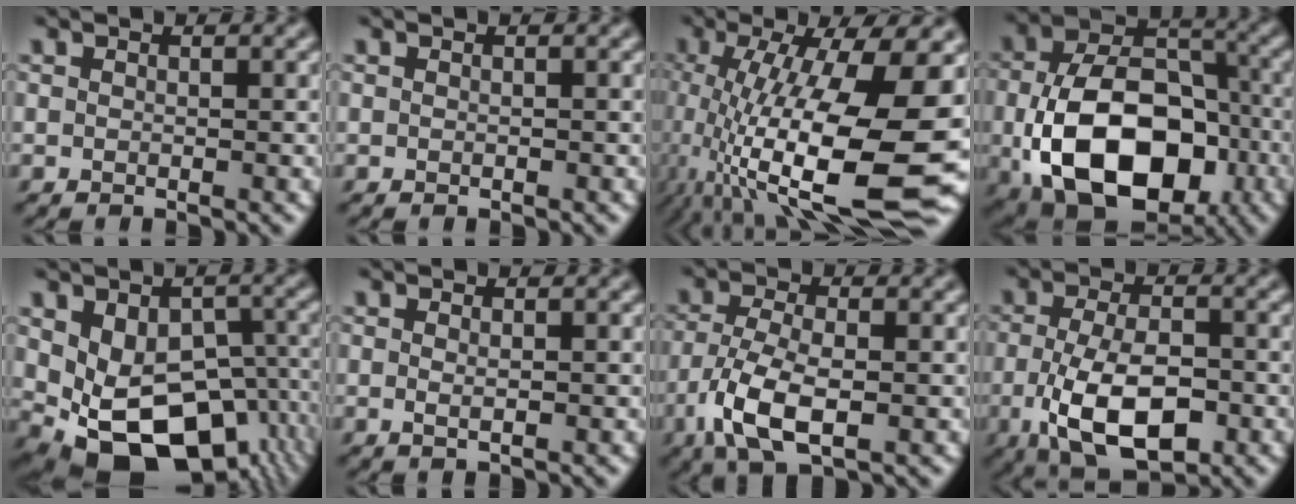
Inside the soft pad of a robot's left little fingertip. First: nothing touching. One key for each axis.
{"total": 0.0}
{"total": 15.5, "fx": -3.1, "fy": 4.4, "fz": 14.5, "tx": -0.243, "ty": -0.008, "tz": -0.050}
{"total": 14.5, "fx": -3.8, "fy": 9.5, "fz": 10.2, "tx": -0.185, "ty": -0.039, "tz": -0.061}
{"total": 14.1, "fx": -4.8, "fy": 9.1, "fz": 9.5, "tx": -0.139, "ty": -0.029, "tz": -0.044}
{"total": 0.9, "fx": -0.1, "fy": 0.3, "fz": 0.8, "tx": -0.018, "ty": -0.002, "tz": -0.001}
{"total": 6.2, "fx": -2.4, "fy": 2.7, "fz": 5.1, "tx": -0.116, "ty": -0.006, "tz": -0.046}
{"total": 8.3, "fx": -2.8, "fy": 3.9, "fz": 6.7, "tx": -0.143, "ty": -0.011, "tz": -0.050}